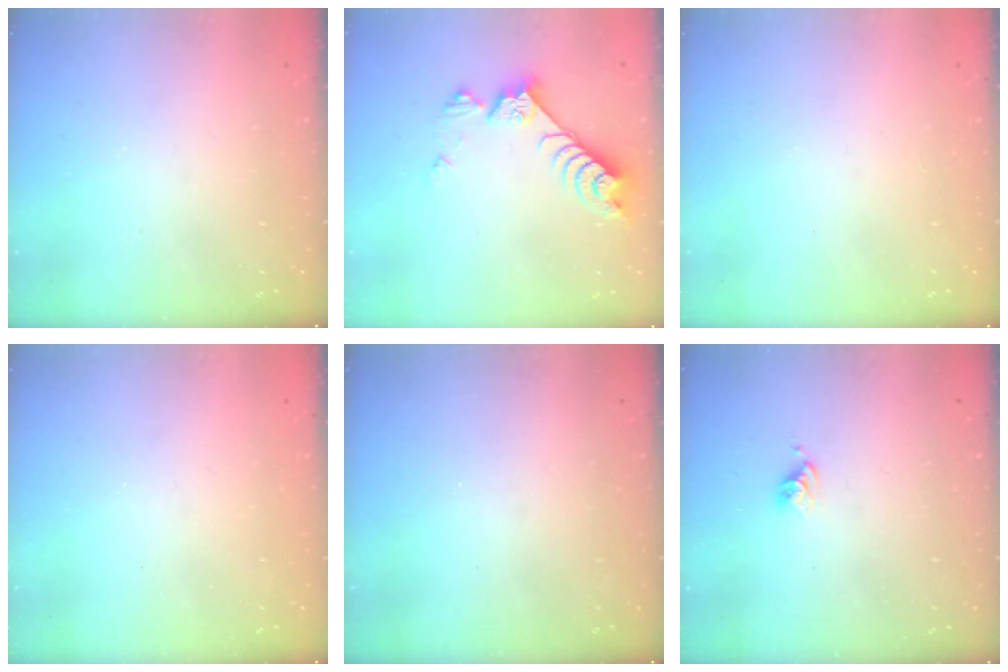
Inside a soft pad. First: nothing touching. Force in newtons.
{"total": 8.6, "press": 8.6, "slide": 0.3}
{"total": 0.0}
{"total": 0.0}
{"total": 0.0}
{"total": 3.7, "press": 3.6, "slide": 0.5}